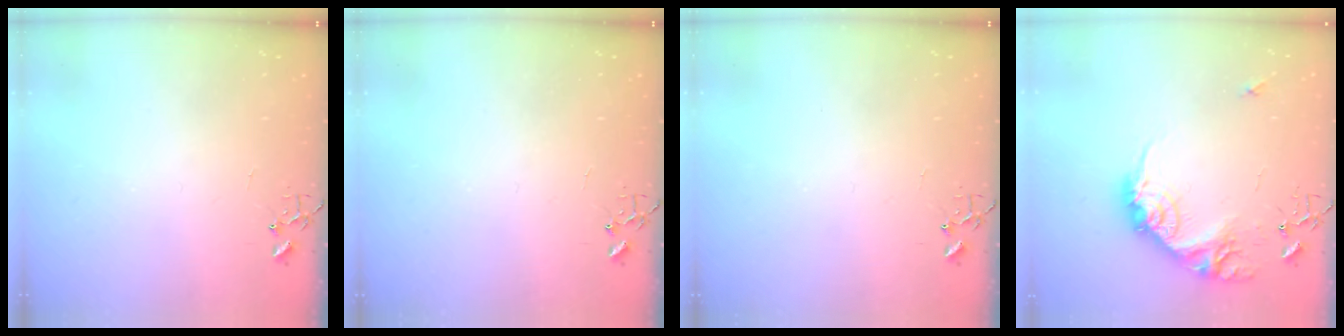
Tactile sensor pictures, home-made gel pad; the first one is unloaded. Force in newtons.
{"total": 0.0}
{"total": 0.0}
{"total": 16.9, "press": 16.9, "slide": 1.0}